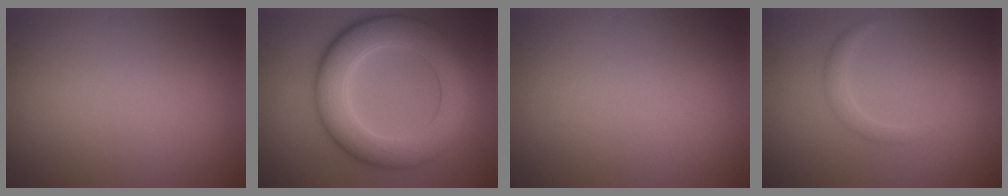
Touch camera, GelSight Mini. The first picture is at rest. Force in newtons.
{"total": 8.4, "press": 8.4, "slide": 0.5}
{"total": 0.0}
{"total": 1.3, "press": 1.2, "slide": 0.1}